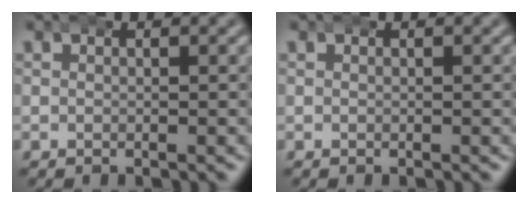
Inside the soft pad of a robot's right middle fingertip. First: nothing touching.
{"total": 0.0}